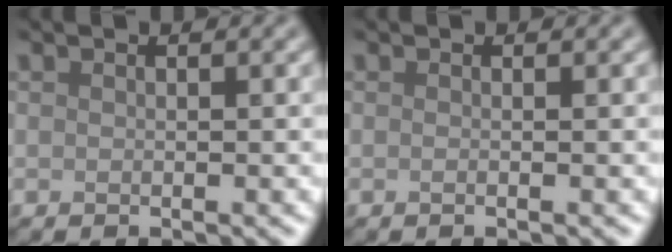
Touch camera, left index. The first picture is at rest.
{"total": 0.7, "force": [-0.1, 0.3, 0.6], "torque": [-0.007, -0.005, -0.007]}